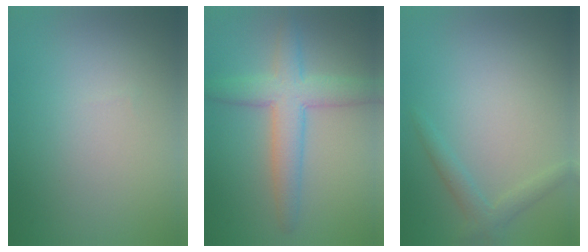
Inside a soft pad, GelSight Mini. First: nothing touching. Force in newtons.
{"total": 5.0, "press": 5.0, "slide": 0.2}
{"total": 1.7, "press": 1.7, "slide": 0.1}